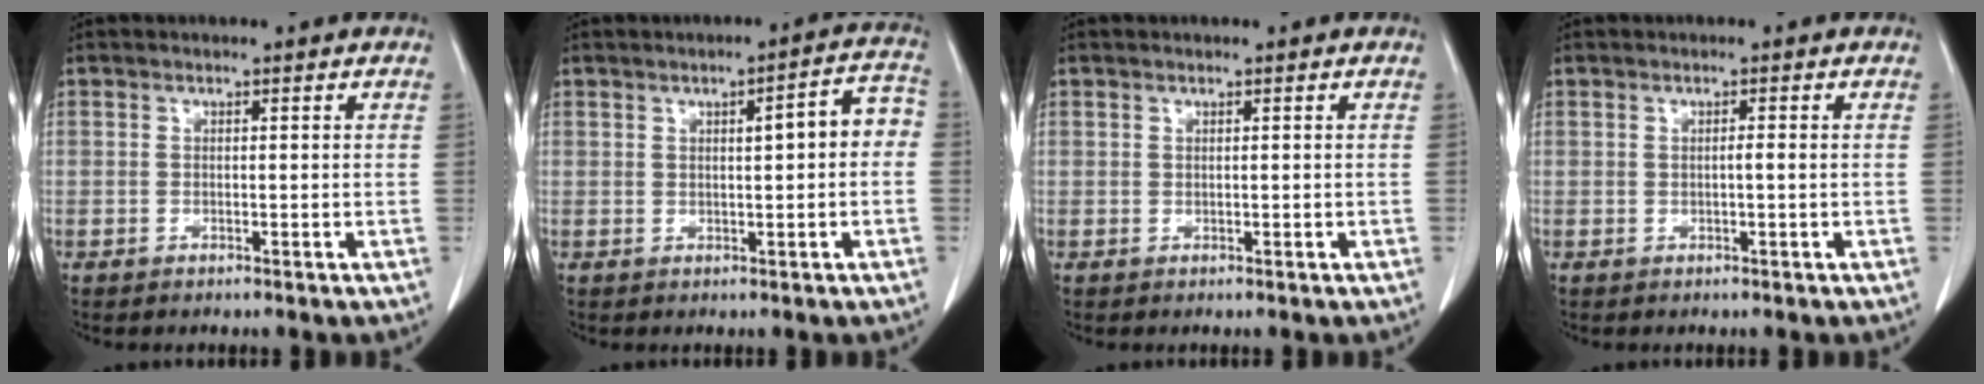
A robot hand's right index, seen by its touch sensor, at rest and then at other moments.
{"total": 5.6, "force": [0.4, 1.3, 5.4], "torque": [-0.068, 0.026, 0.003]}
{"total": 0.0}
{"total": 0.8, "force": [-0.1, 0.0, 0.8], "torque": [-0.013, 0.002, -0.002]}